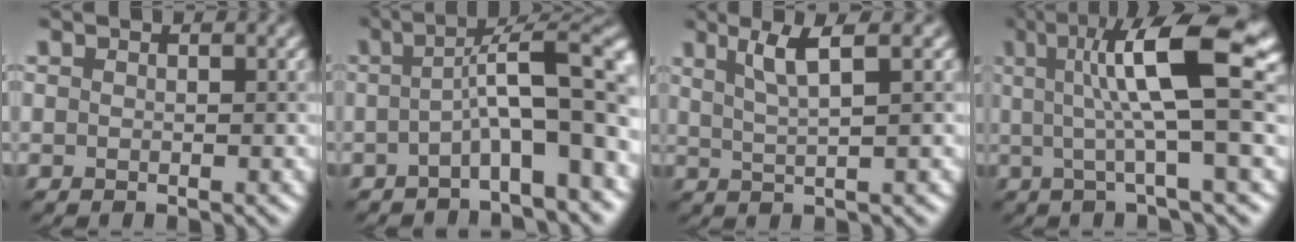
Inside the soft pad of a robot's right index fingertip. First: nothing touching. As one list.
[{"total": 8.5, "force": [-0.8, 2.0, 8.3], "torque": [-0.107, 0.026, -0.028]}, {"total": 3.8, "force": [1.9, 0.5, 3.2], "torque": [-0.049, 0.004, 0.035]}, {"total": 9.6, "force": [2.3, 1.7, 9.2], "torque": [-0.131, 0.011, 0.032]}]